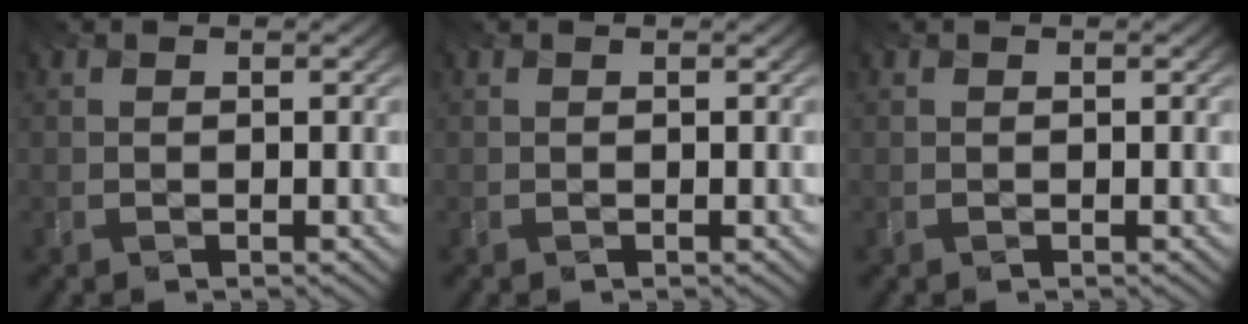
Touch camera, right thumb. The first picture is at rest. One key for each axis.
{"total": 0.0}
{"total": 0.0}